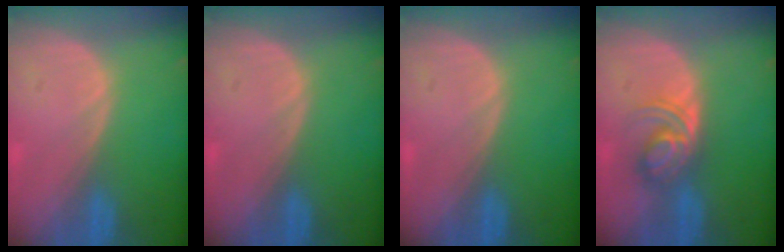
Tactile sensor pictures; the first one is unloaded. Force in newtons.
{"total": 0.0}
{"total": 0.0}
{"total": 5.7, "press": 5.2, "slide": 2.4}